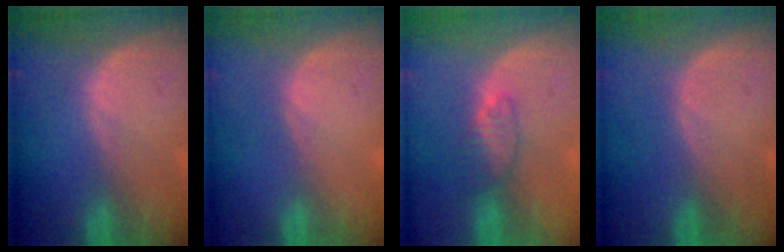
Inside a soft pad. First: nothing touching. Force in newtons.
{"total": 0.0}
{"total": 3.4, "press": 3.2, "slide": 1.1}
{"total": 0.0}